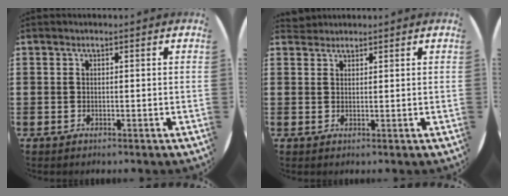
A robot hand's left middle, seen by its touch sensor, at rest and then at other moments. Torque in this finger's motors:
{"motor_torque": [0.29, -0.32, -0.14, 0.00]}